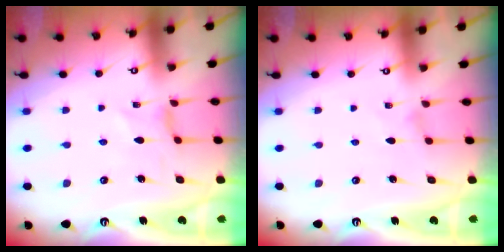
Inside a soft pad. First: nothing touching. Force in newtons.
{"total": 0.5, "press": 0.5, "slide": 0.1}